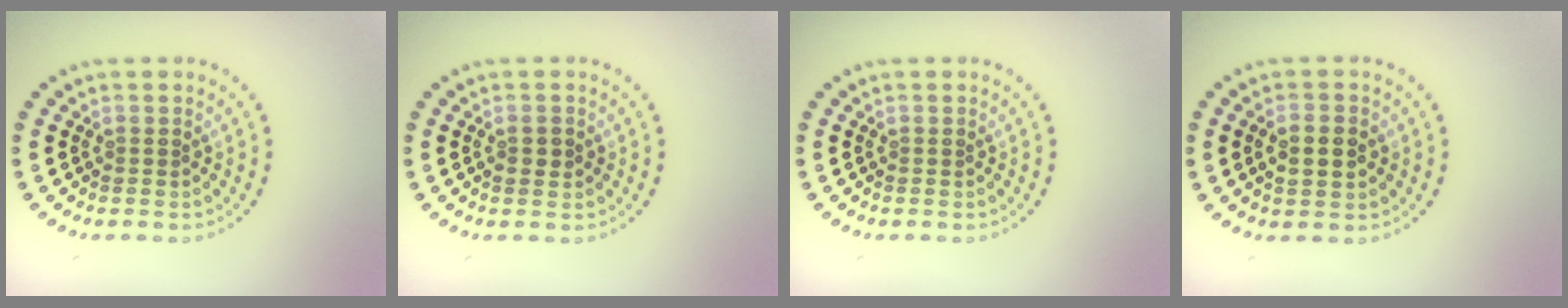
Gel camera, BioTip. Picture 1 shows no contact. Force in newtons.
{"total": 1.2, "press": 1.2, "slide": 0.1}
{"total": 0.0}
{"total": 2.7, "press": 2.7, "slide": 0.2}